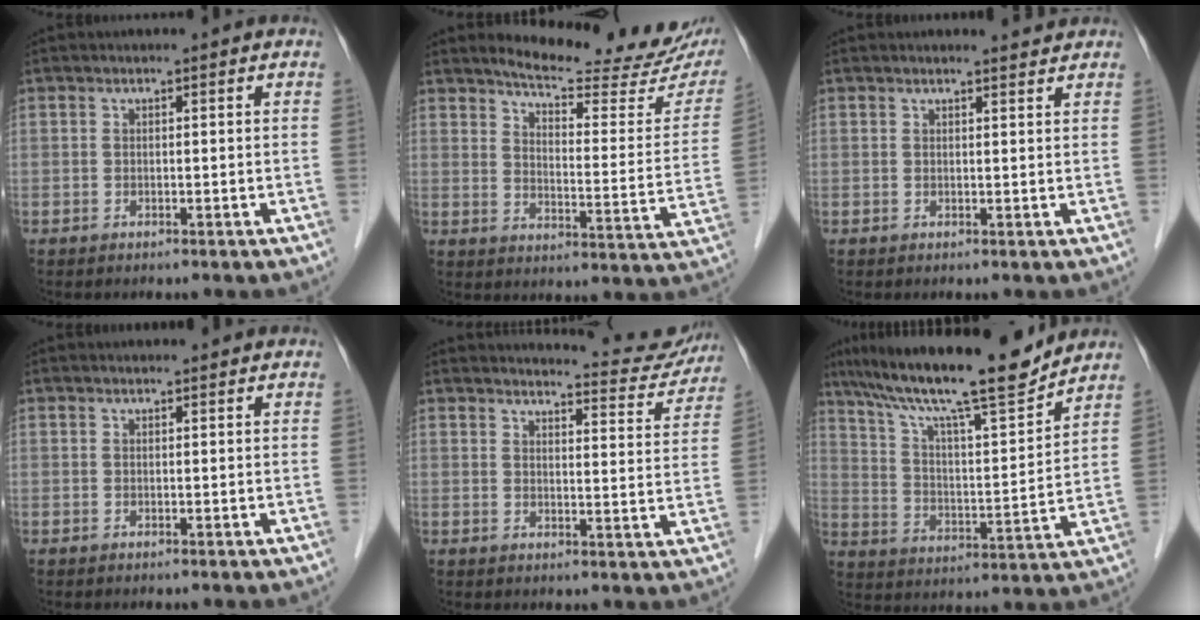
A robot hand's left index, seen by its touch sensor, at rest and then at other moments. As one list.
[{"total": 19.3, "force": [17.2, 3.0, 8.3], "torque": [-0.107, -0.062, 0.208]}, {"total": 1.6, "force": [1.6, -0.1, -0.1], "torque": [-0.008, -0.005, 0.022]}, {"total": 3.2, "force": [3.1, 0.5, 0.7], "torque": [-0.011, 0.023, 0.037]}, {"total": 12.7, "force": [12.4, 1.7, 1.8], "torque": [-0.006, -0.042, 0.129]}, {"total": 19.2, "force": [16.2, 1.3, 10.3], "torque": [-0.176, 0.010, 0.265]}]